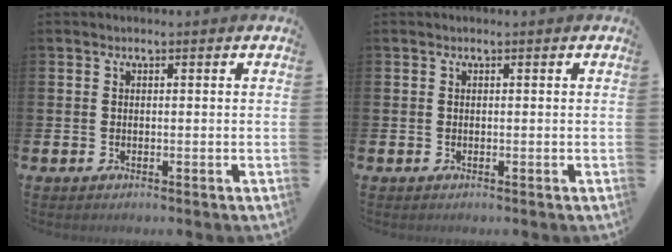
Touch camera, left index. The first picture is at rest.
{"total": 0.0}